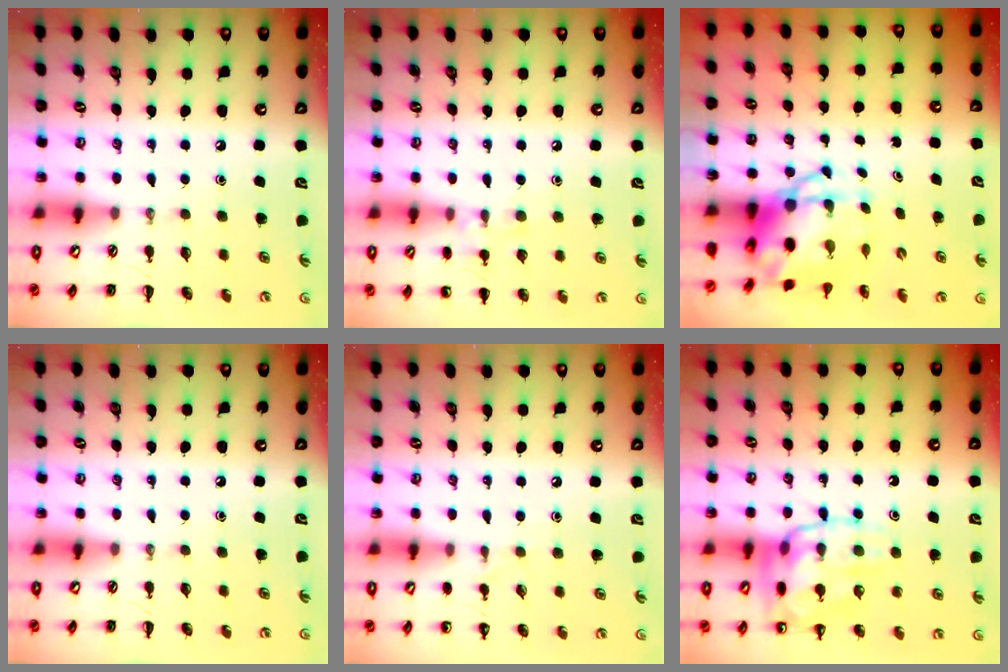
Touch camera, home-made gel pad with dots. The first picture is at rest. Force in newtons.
{"total": 7.0, "press": 6.7, "slide": 2.1}
{"total": 6.7, "press": 6.4, "slide": 2.0}
{"total": 0.0}
{"total": 4.4, "press": 4.2, "slide": 1.4}
{"total": 17.4, "press": 17.4, "slide": 1.2}